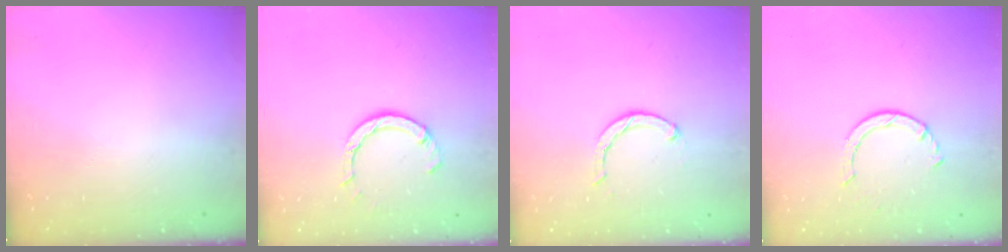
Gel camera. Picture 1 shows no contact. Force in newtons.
{"total": 5.5, "press": 5.5, "slide": 0.6}
{"total": 3.1, "press": 3.0, "slide": 0.6}
{"total": 2.2, "press": 2.2, "slide": 0.4}